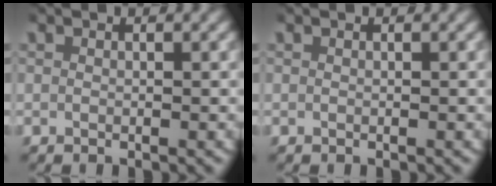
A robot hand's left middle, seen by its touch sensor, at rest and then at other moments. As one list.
[{"total": 0.0}]